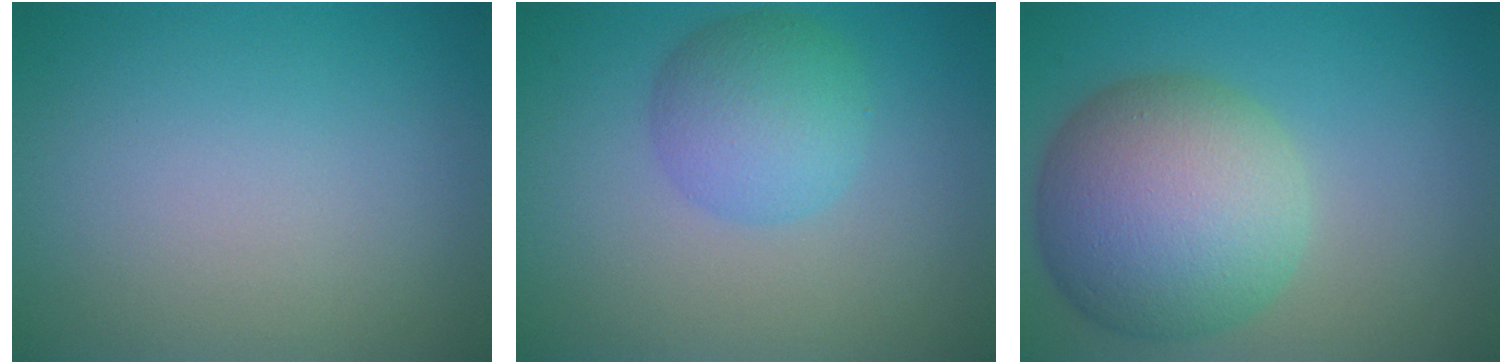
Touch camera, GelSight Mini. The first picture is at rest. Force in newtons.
{"total": 4.3, "press": 4.3, "slide": 0.0}
{"total": 10.4, "press": 10.4, "slide": 0.5}